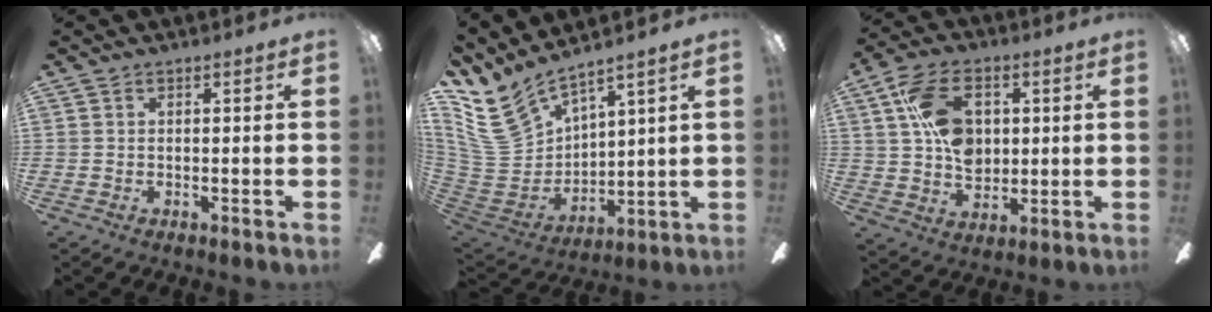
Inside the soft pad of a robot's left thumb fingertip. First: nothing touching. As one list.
[{"total": 14.2, "force": [9.9, 8.0, 6.2], "torque": [-0.166, -0.070, 0.192]}, {"total": 15.2, "force": [4.1, 10.3, 10.3], "torque": [-0.181, 0.016, 0.080]}]